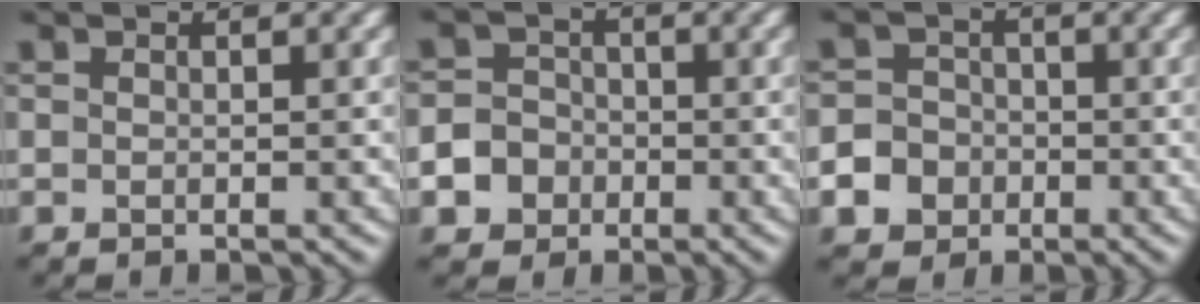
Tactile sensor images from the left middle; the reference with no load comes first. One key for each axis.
{"total": 5.8, "fx": -3.0, "fy": 4.9, "fz": 0.8, "tx": -0.007, "ty": -0.007, "tz": -0.072}
{"total": 6.3, "fx": -3.4, "fy": 5.3, "fz": 1.0, "tx": -0.018, "ty": -0.013, "tz": -0.079}